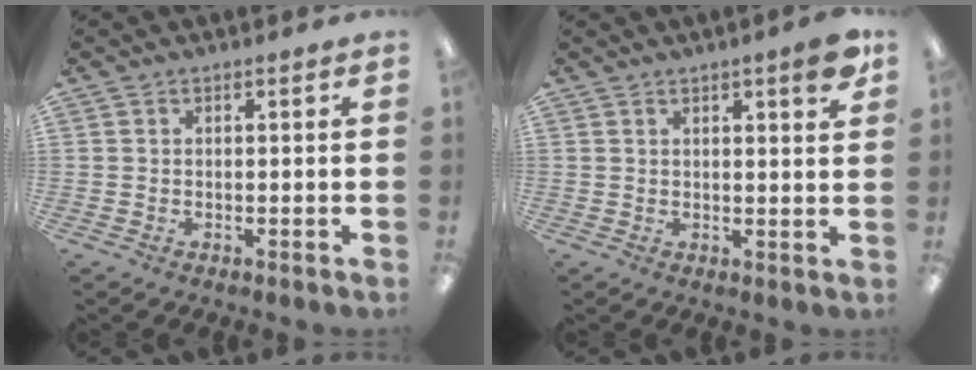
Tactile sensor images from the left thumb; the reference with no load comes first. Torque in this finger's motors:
{"motor_torque": [0.91, 0.51, 0.59, -0.17, 0.09]}